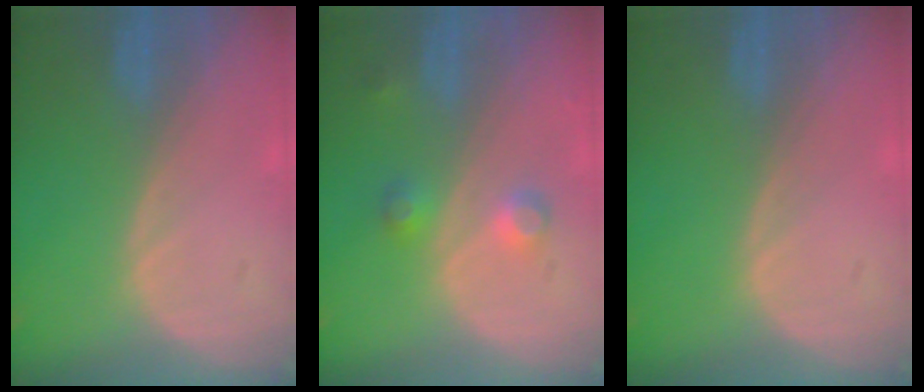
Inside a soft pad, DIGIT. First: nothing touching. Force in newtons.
{"total": 3.5, "press": 3.4, "slide": 0.7}
{"total": 0.0}